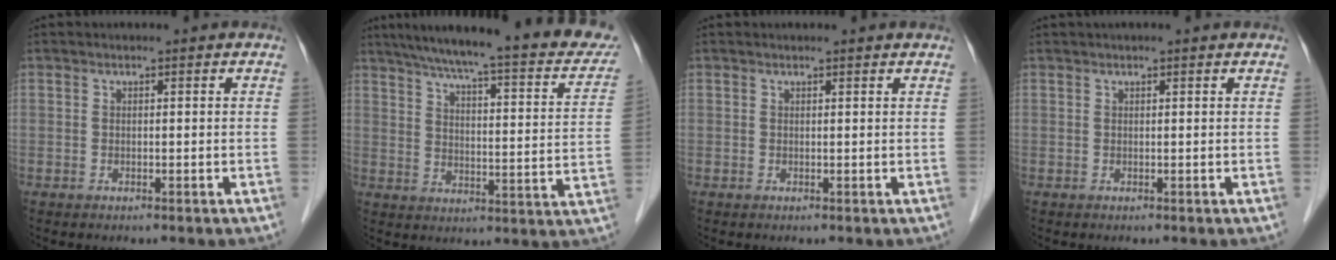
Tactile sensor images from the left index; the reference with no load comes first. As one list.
[{"total": 26.3, "force": [22.2, 3.3, 13.9], "torque": [-0.205, -0.021, 0.279]}, {"total": 1.8, "force": [1.8, 0.0, 0.3], "torque": [-0.014, 0.006, 0.018]}, {"total": 1.9, "force": [1.6, 0.0, 1.0], "torque": [-0.011, 0.026, 0.025]}]